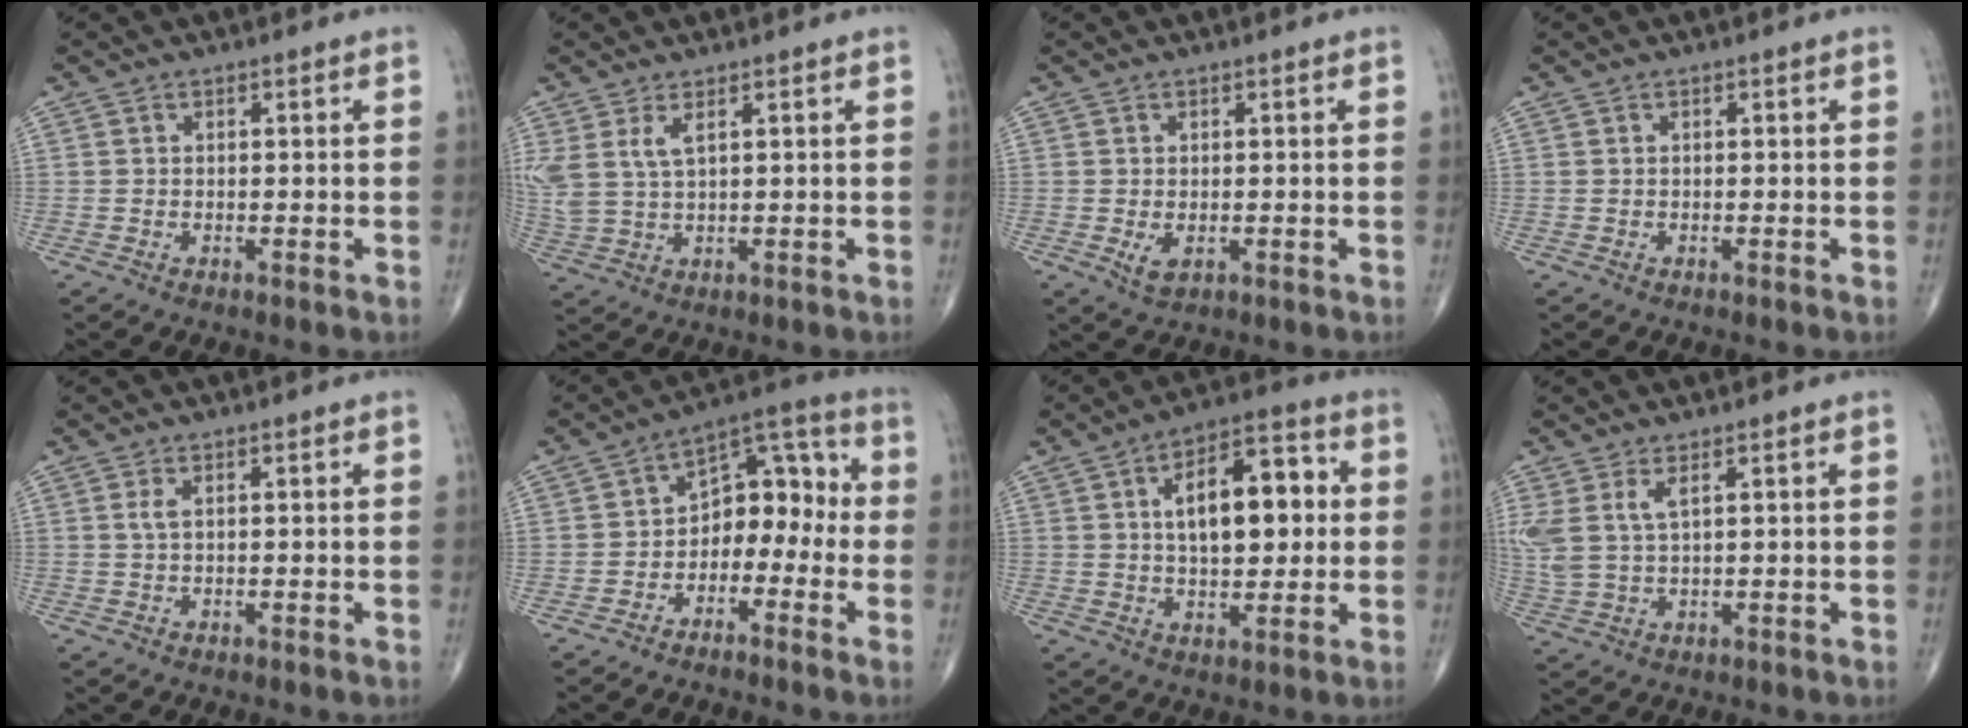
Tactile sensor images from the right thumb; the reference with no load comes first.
{"total": 5.6, "force": [2.4, 2.2, 4.5], "torque": [-0.113, -0.004, 0.060]}
{"total": 2.5, "force": [-0.4, 1.4, 2.0], "torque": [-0.030, -0.005, -0.001]}
{"total": 0.0}
{"total": 1.3, "force": [0.3, 0.4, 1.2], "torque": [-0.034, 0.006, 0.009]}
{"total": 10.4, "force": [-2.5, 6.9, 7.3], "torque": [-0.067, 0.059, -0.055]}
{"total": 14.4, "force": [2.3, 7.1, 12.3], "torque": [-0.159, 0.016, 0.032]}
{"total": 5.5, "force": [2.4, 2.0, 4.6], "torque": [-0.120, -0.004, 0.058]}